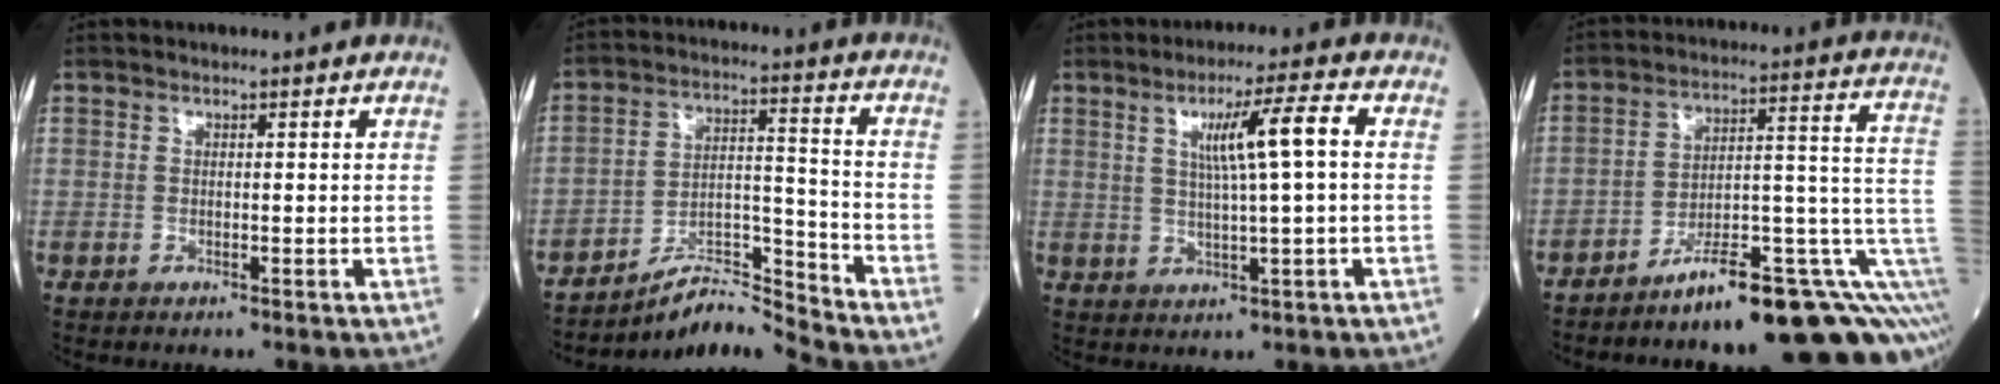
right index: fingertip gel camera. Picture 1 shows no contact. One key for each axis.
{"total": 8.6, "fx": -8.4, "fy": -1.4, "fz": 1.0, "tx": -0.018, "ty": 0.035, "tz": -0.146}
{"total": 7.3, "fx": 1.5, "fy": -0.3, "fz": 7.1, "tx": -0.121, "ty": 0.006, "tz": 0.027}
{"total": 18.7, "fx": -10.6, "fy": 2.7, "fz": 15.1, "tx": -0.123, "ty": 0.064, "tz": -0.155}